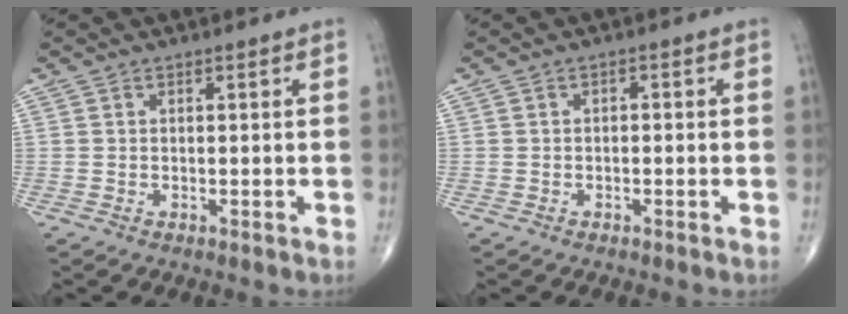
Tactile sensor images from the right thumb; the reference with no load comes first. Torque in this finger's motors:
{"motor_torque": [-0.10, 0.18, 0.08, 0.15, -0.02]}